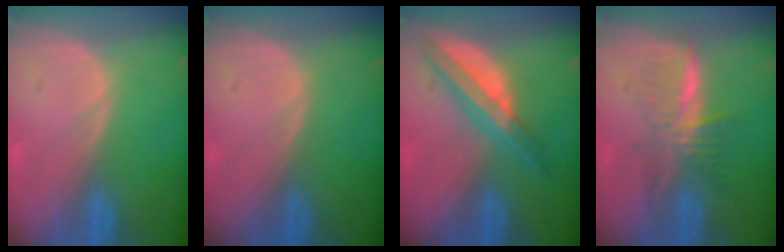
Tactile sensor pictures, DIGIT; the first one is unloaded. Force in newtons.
{"total": 0.0}
{"total": 6.6, "press": 5.8, "slide": 3.1}
{"total": 5.9, "press": 5.6, "slide": 2.0}